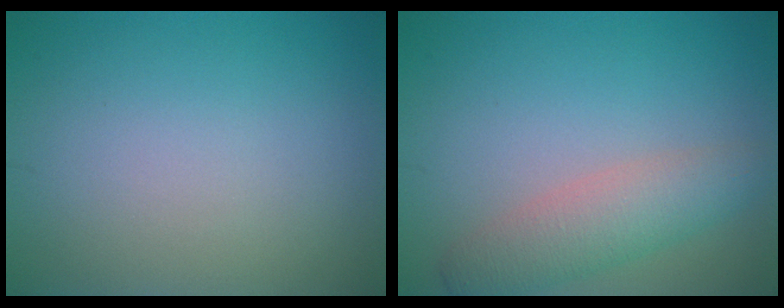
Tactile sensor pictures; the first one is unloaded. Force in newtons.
{"total": 3.8, "press": 3.8, "slide": 0.1}